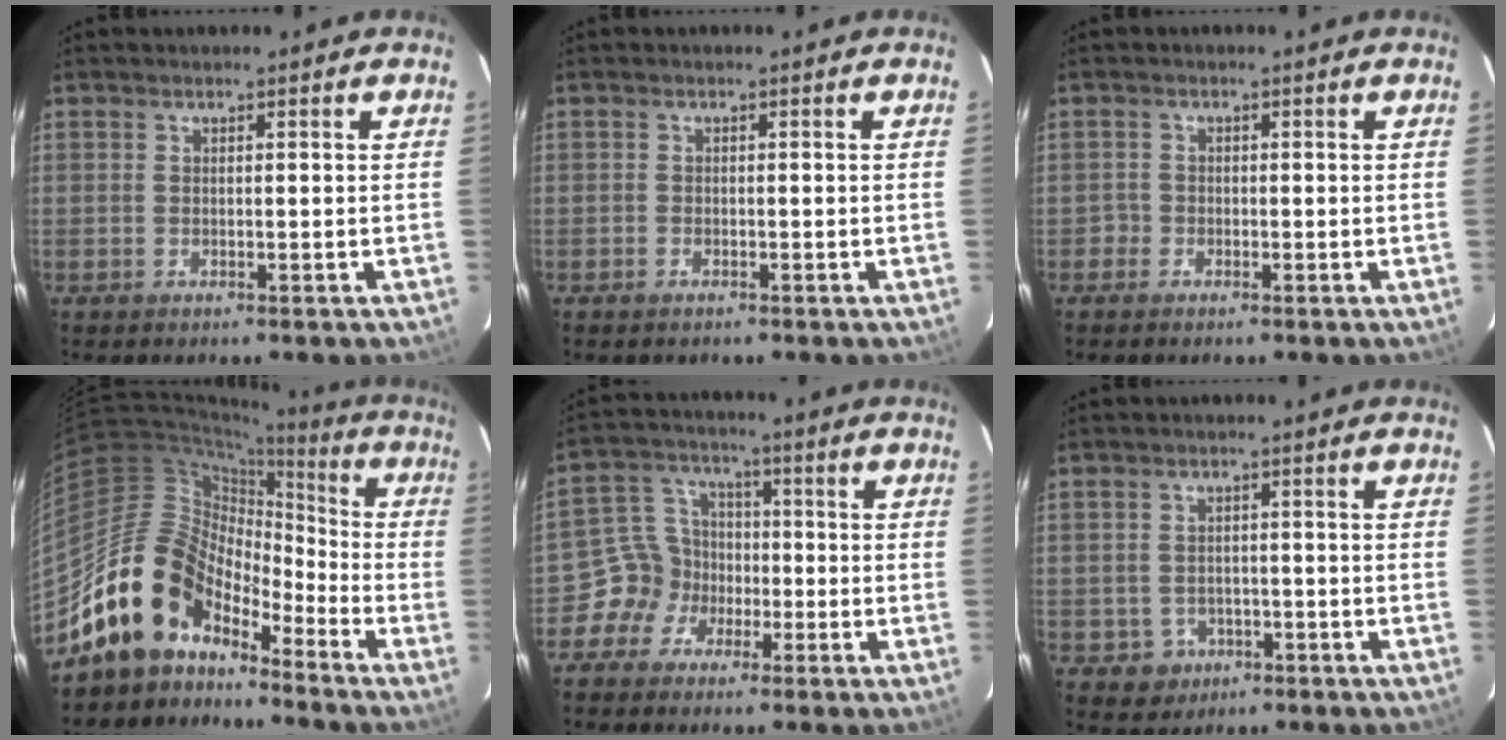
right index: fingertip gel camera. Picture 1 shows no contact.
{"total": 0.9, "force": [-0.7, 0.5, 0.1], "torque": [-0.006, 0.002, -0.013]}
{"total": 1.6, "force": [-0.9, 1.4, -0.3], "torque": [0.003, 0.009, -0.019]}
{"total": 13.9, "force": [-10.3, 8.5, 3.9], "torque": [-0.080, 0.036, -0.204]}
{"total": 7.0, "force": [-4.0, 5.7, 0.9], "torque": [-0.025, 0.035, -0.089]}
{"total": 4.5, "force": [-1.6, 4.2, 0.4], "torque": [-0.018, 0.015, -0.015]}